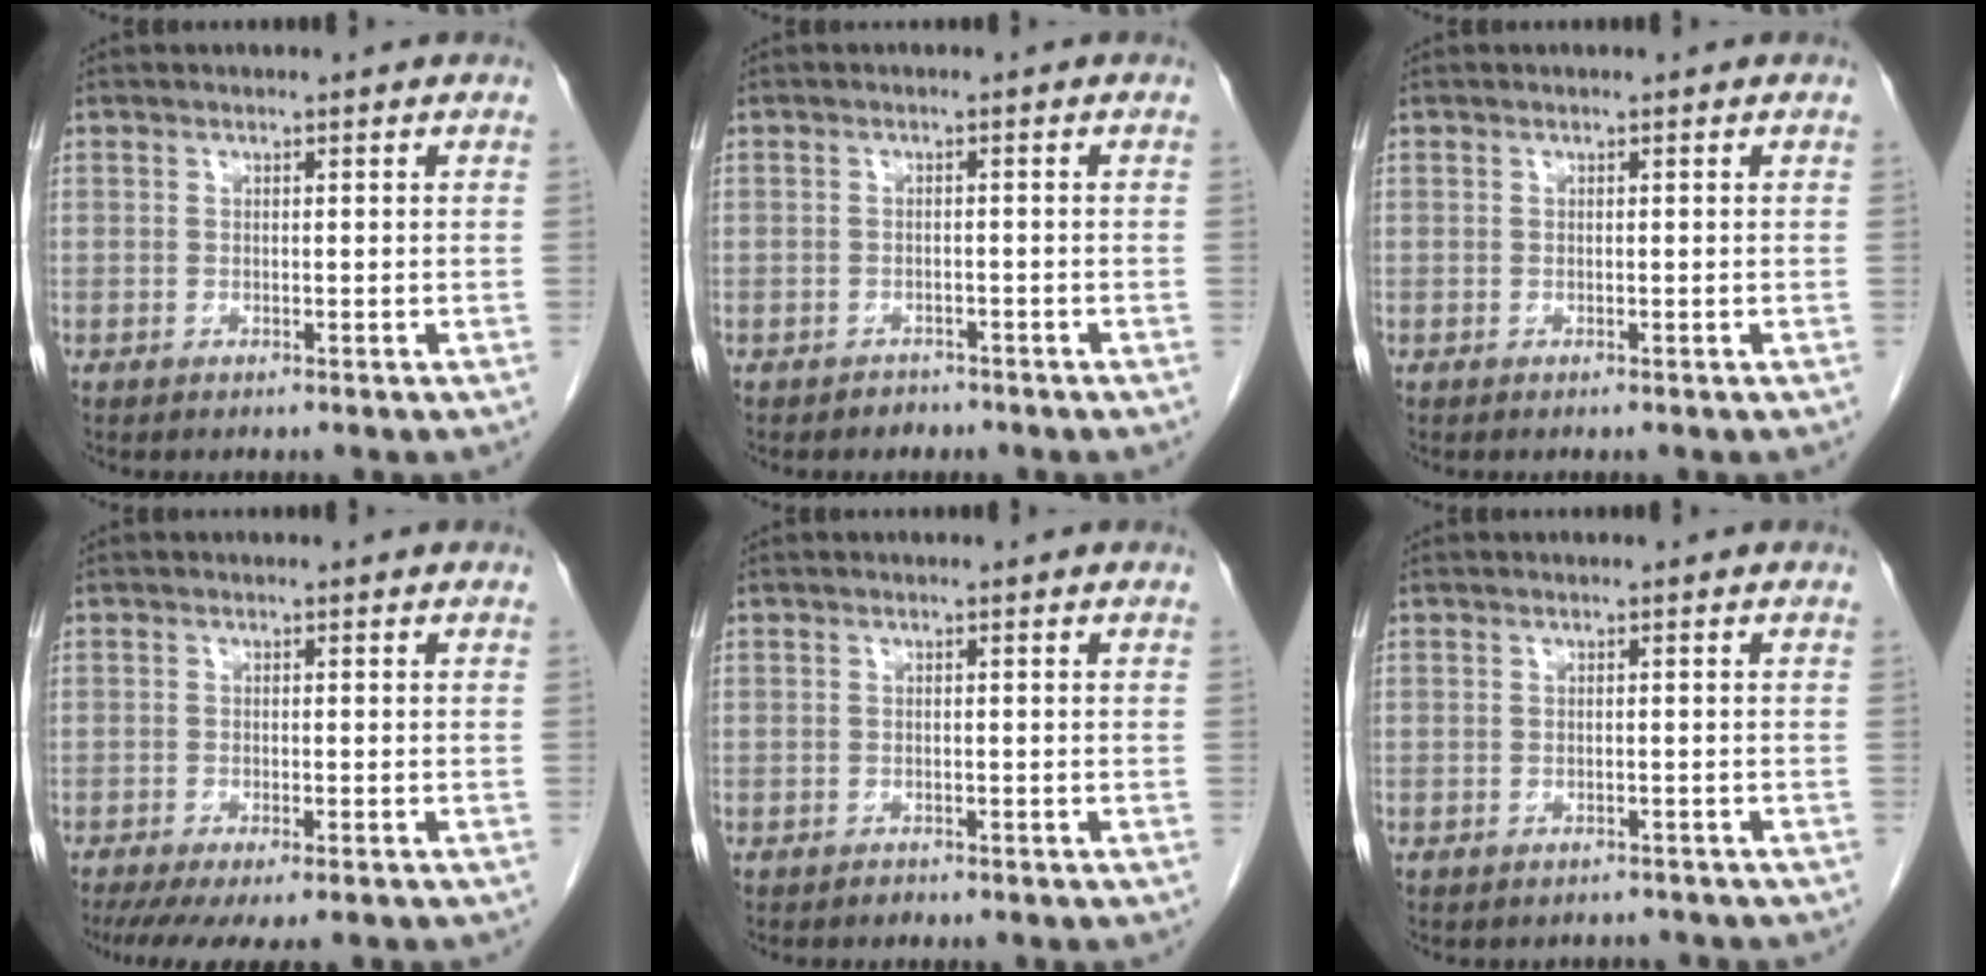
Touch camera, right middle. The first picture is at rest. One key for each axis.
{"total": 1.7, "fx": -1.3, "fy": 1.0, "fz": -0.2, "tx": -0.008, "ty": 0.003, "tz": -0.022}
{"total": 0.0}
{"total": 9.0, "fx": -7.2, "fy": 1.5, "fz": 5.2, "tx": -0.074, "ty": -0.012, "tz": -0.108}
{"total": 0.7, "fx": -0.6, "fy": 0.3, "fz": -0.1, "tx": -0.005, "ty": -0.001, "tz": -0.012}
{"total": 2.6, "fx": -2.4, "fy": 1.1, "fz": 0.0, "tx": -0.001, "ty": 0.001, "tz": -0.031}